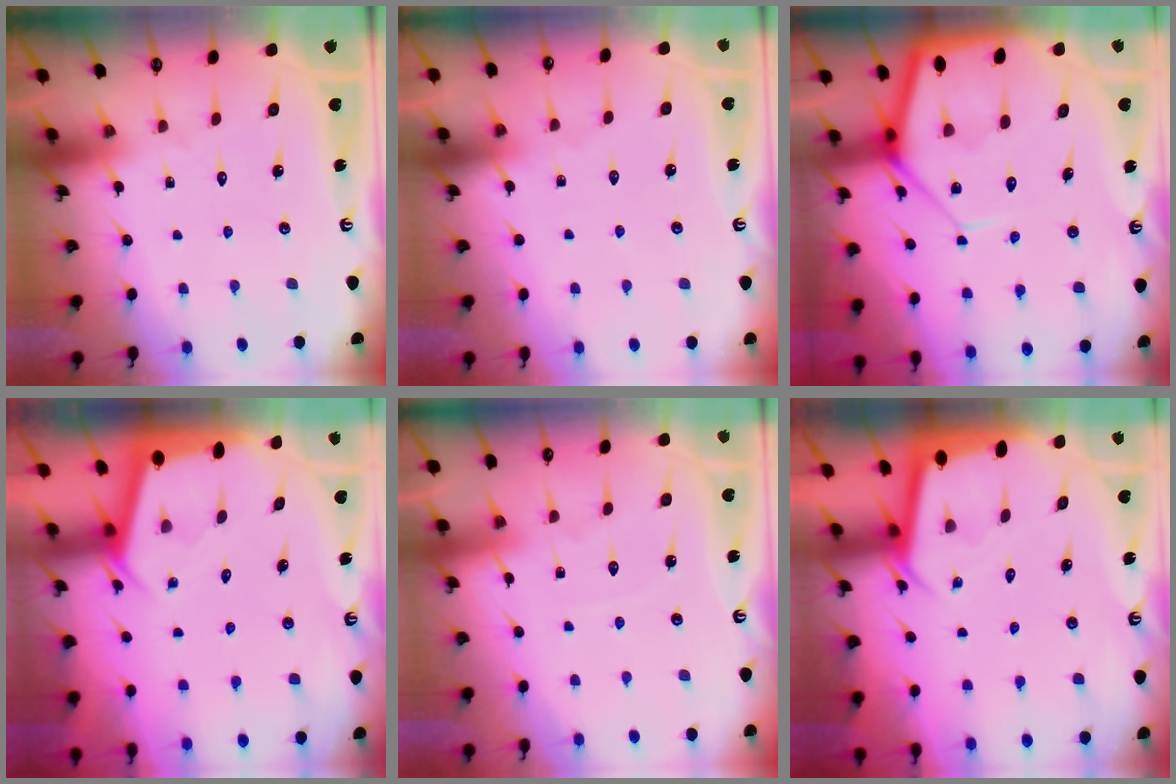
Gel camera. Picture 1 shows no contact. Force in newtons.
{"total": 2.9, "press": 2.9, "slide": 0.4}
{"total": 12.6, "press": 12.6, "slide": 1.2}
{"total": 2.4, "press": 2.4, "slide": 0.2}
{"total": 3.9, "press": 3.8, "slide": 0.5}
{"total": 2.3, "press": 2.3, "slide": 0.1}